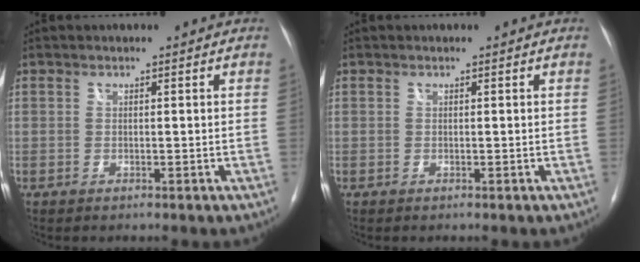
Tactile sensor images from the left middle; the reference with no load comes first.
{"total": 0.0}